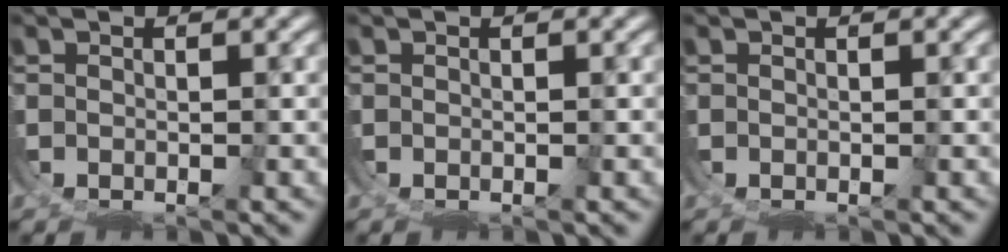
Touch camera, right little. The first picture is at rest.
{"total": 0.0}
{"total": 0.0}